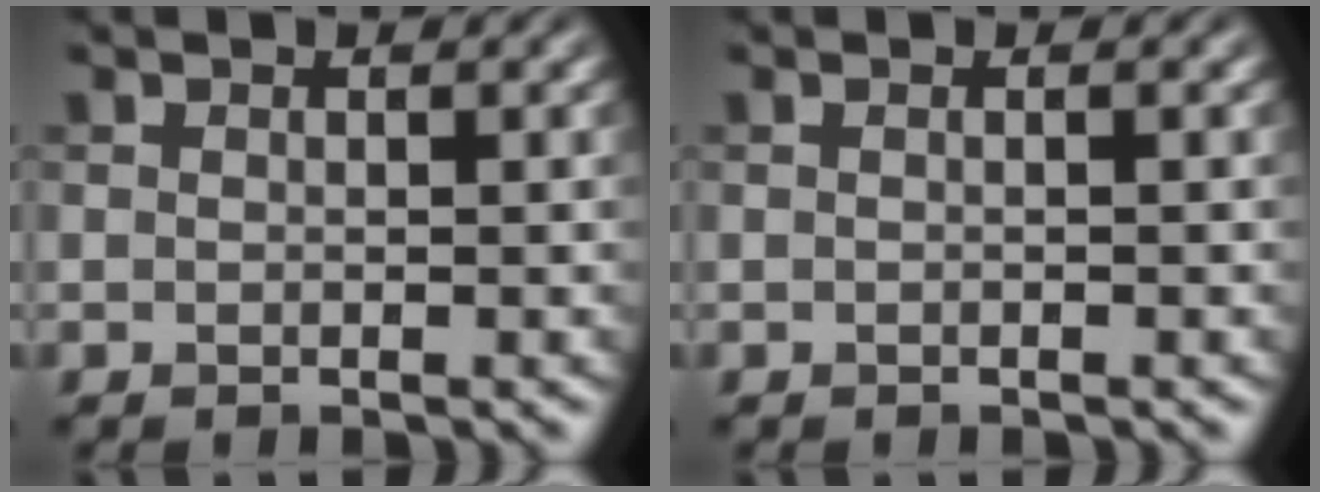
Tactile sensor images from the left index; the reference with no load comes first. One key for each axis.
{"total": 0.8, "fx": 0.1, "fy": 0.3, "fz": 0.7, "tx": -0.009, "ty": -0.001, "tz": -0.008}